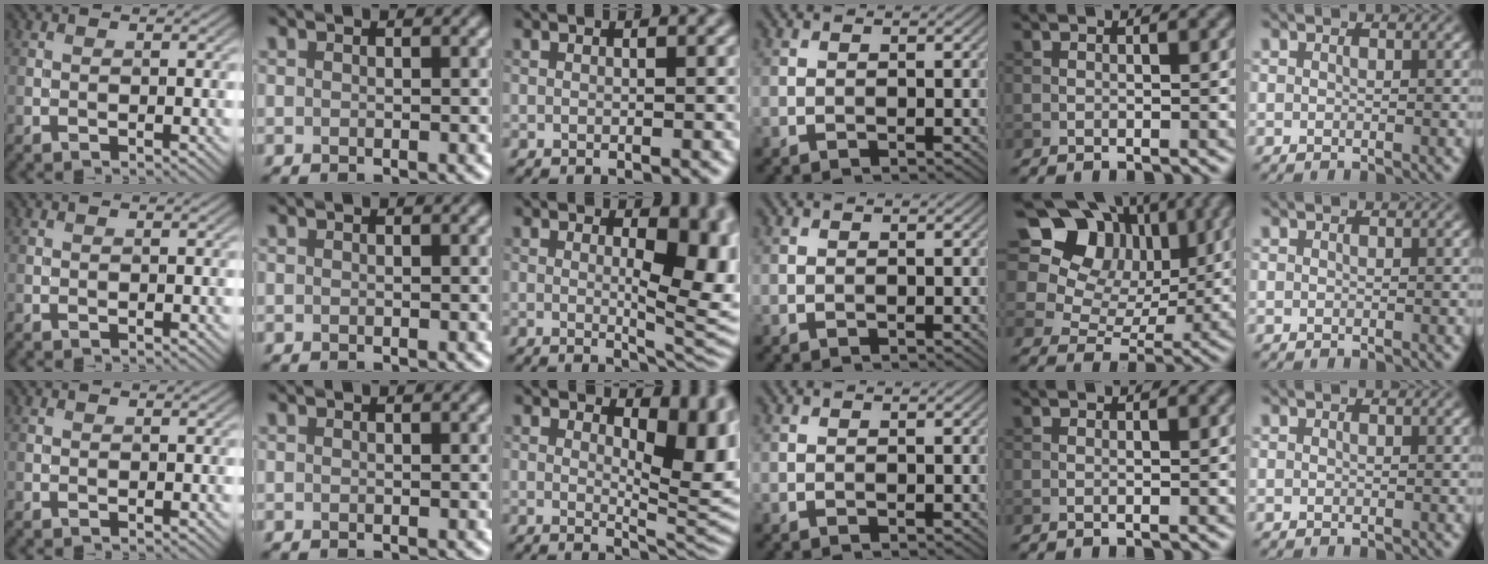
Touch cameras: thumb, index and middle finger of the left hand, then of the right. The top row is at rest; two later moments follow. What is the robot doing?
{"motion": "screw", "object": "dispenser bottle"}